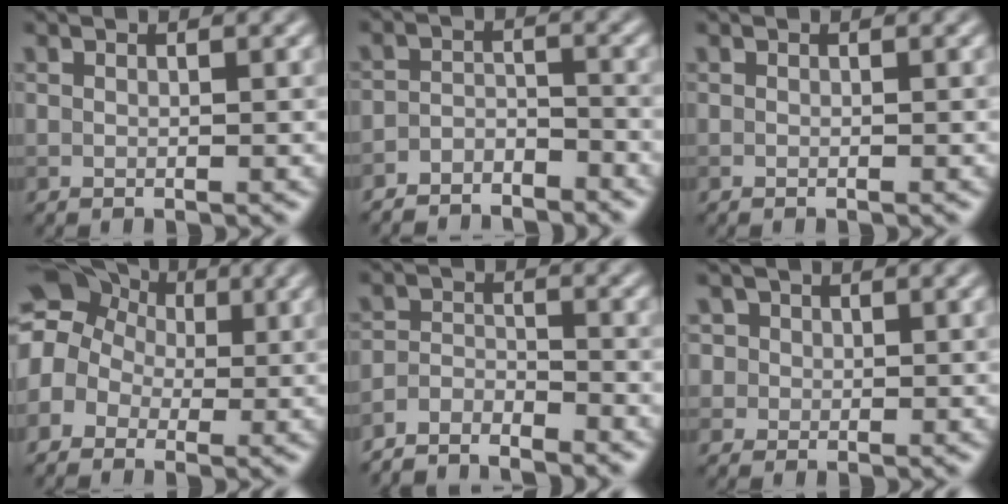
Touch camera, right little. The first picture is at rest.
{"total": 3.9, "force": [-3.7, 1.0, 0.8], "torque": [-0.013, -0.006, -0.071]}
{"total": 0.0}
{"total": 8.5, "force": [1.1, 7.5, 3.9], "torque": [-0.084, 0.035, -0.035]}
{"total": 4.1, "force": [-4.0, 0.7, 0.8], "torque": [-0.014, -0.004, -0.081]}
{"total": 3.7, "force": [1.3, 3.3, 1.1], "torque": [-0.003, 0.021, 0.004]}